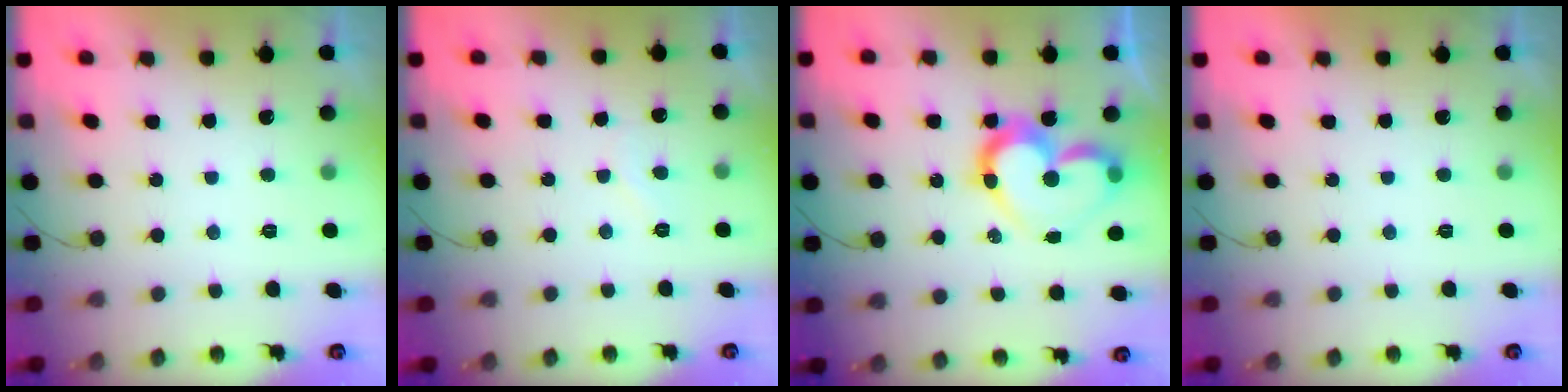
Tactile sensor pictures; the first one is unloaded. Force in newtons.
{"total": 4.3, "press": 4.3, "slide": 0.3}
{"total": 14.4, "press": 14.3, "slide": 1.5}
{"total": 1.7, "press": 1.7, "slide": 0.0}